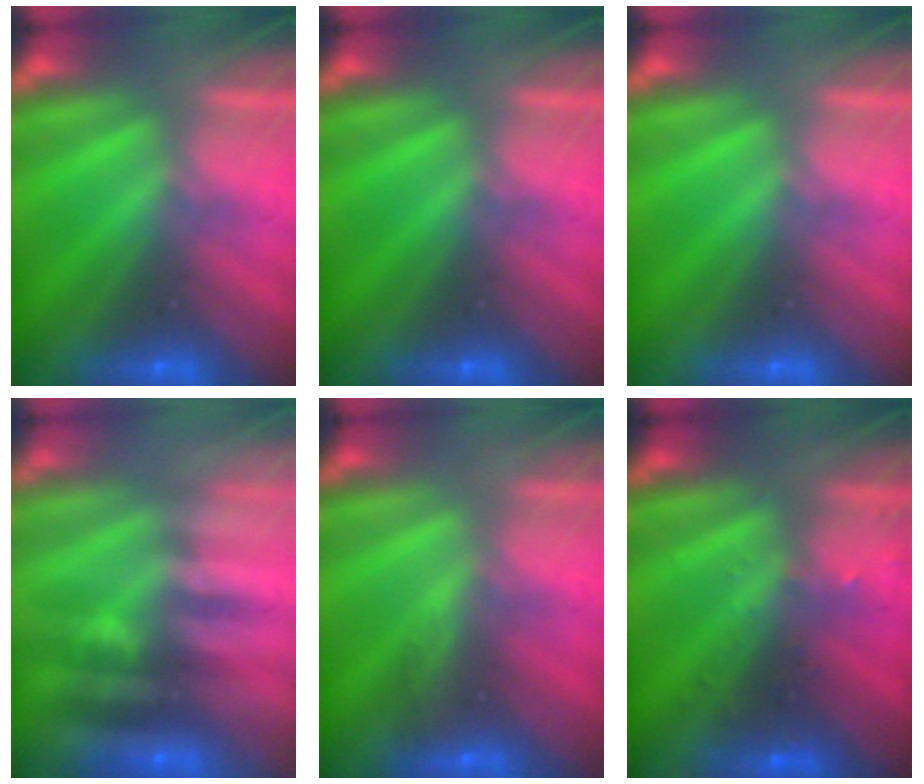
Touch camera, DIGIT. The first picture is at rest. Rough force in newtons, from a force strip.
{"total": 0.0}
{"total": 0.0}
{"total": 2.5}
{"total": 2.9}
{"total": 3.0}